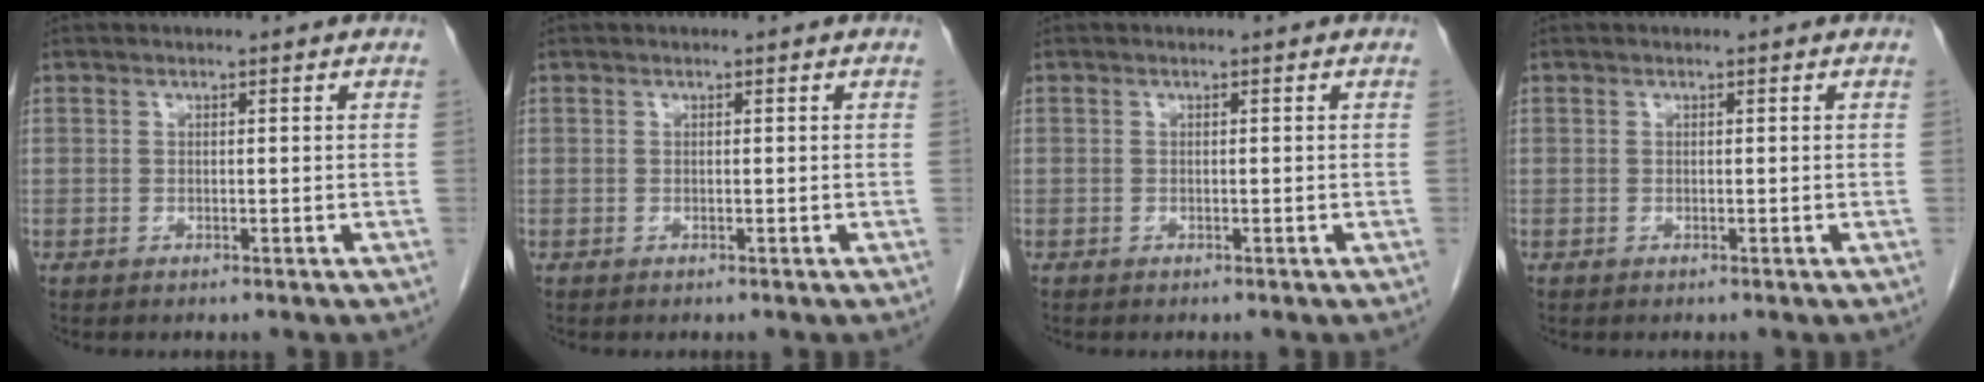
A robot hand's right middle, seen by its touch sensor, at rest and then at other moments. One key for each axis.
{"total": 0.0}
{"total": 0.0}
{"total": 0.0}